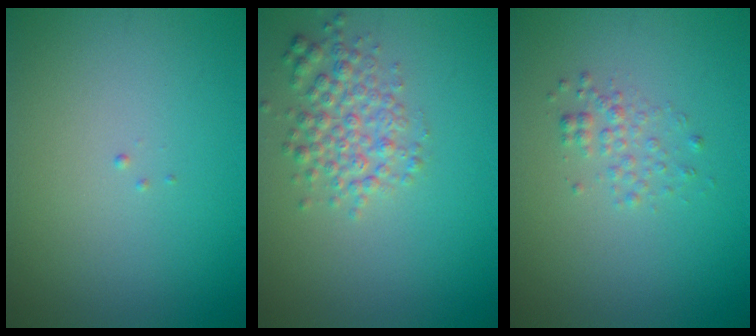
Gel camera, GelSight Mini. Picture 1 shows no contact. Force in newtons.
{"total": 3.2, "press": 3.2, "slide": 0.1}
{"total": 1.4, "press": 1.4, "slide": 0.1}